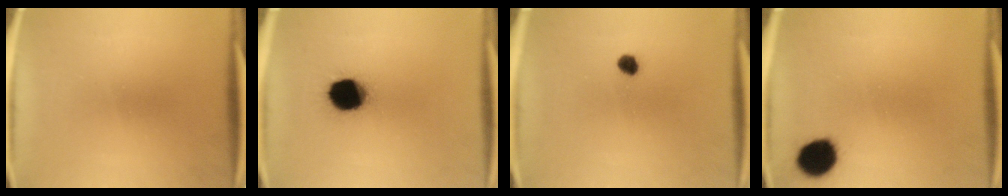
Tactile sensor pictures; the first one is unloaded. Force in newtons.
{"total": 12.7}
{"total": 2.2}
{"total": 8.4}